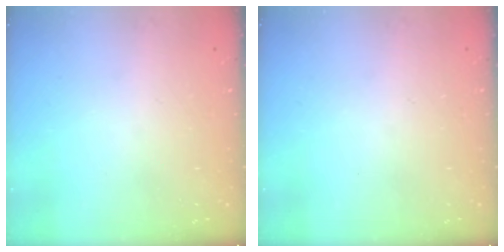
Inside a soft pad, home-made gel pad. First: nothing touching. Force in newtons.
{"total": 0.0}